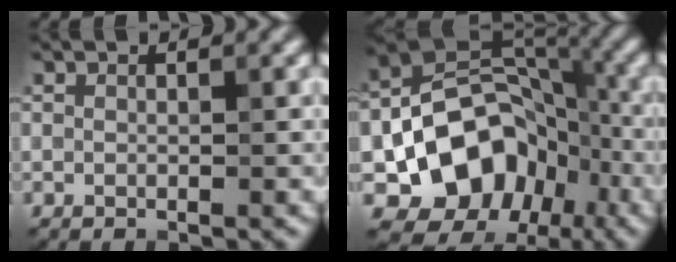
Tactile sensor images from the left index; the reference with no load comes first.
{"total": 11.2, "force": [-3.9, 8.7, 6.0], "torque": [-0.080, 0.004, -0.072]}